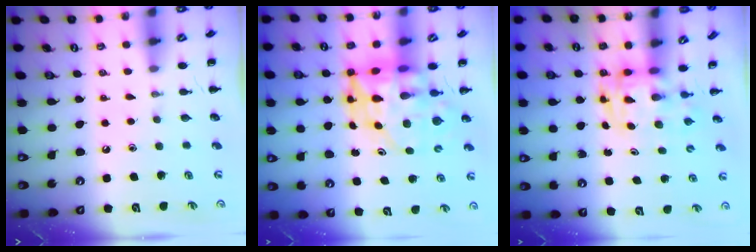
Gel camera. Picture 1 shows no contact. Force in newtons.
{"total": 12.5, "press": 12.0, "slide": 3.4}
{"total": 2.9, "press": 2.9, "slide": 0.6}